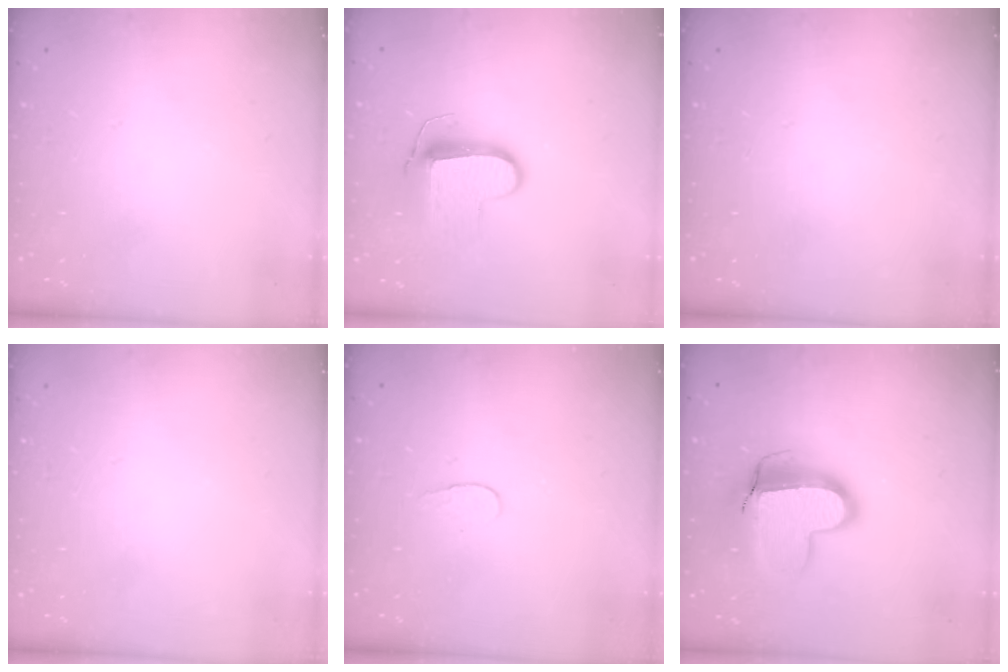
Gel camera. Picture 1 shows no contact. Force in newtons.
{"total": 10.1, "press": 10.1, "slide": 0.5}
{"total": 0.0}
{"total": 0.0}
{"total": 4.1, "press": 4.1, "slide": 0.3}
{"total": 13.4, "press": 13.3, "slide": 1.3}